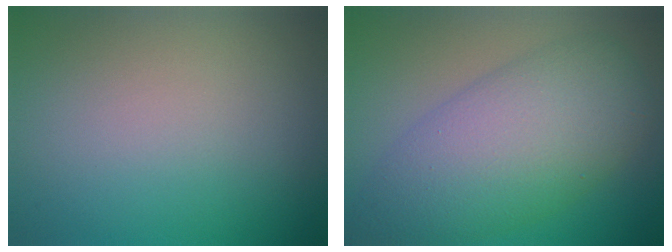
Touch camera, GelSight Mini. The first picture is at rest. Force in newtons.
{"total": 8.9, "press": 8.9, "slide": 0.0}